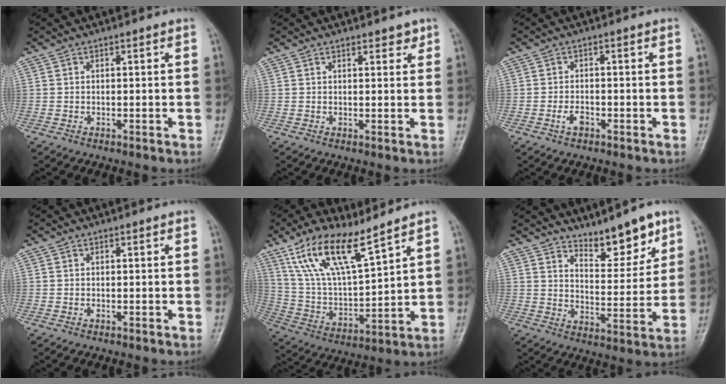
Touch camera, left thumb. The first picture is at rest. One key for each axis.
{"total": 2.0, "fx": 1.6, "fy": 1.0, "fz": 0.8, "tx": 0.005, "ty": -0.009, "tz": 0.018}
{"total": 2.2, "fx": -1.1, "fy": 1.3, "fz": 1.5, "tx": -0.027, "ty": 0.007, "tz": -0.020}
{"total": 0.0}
{"total": 15.4, "fx": 10.5, "fy": 4.2, "fz": 10.5, "tx": -0.184, "ty": -0.048, "tz": 0.216}
{"total": 9.6, "fx": 7.3, "fy": 3.2, "fz": 5.3, "tx": -0.051, "ty": -0.062, "tz": 0.124}